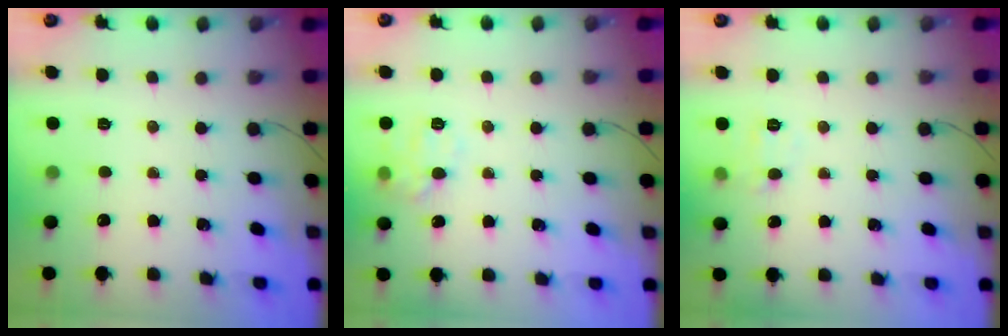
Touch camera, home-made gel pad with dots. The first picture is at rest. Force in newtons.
{"total": 10.2, "press": 10.1, "slide": 0.8}
{"total": 6.7, "press": 6.6, "slide": 1.5}